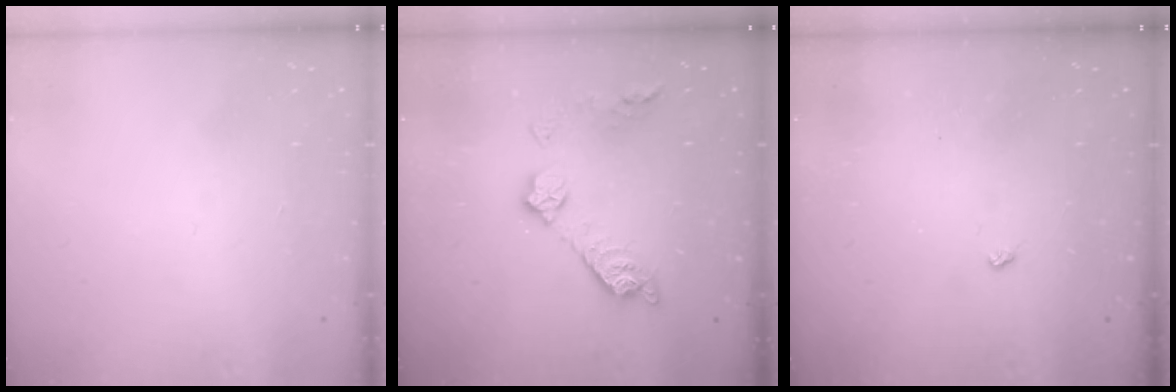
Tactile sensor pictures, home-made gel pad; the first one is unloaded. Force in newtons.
{"total": 11.5, "press": 11.5, "slide": 0.5}
{"total": 2.1, "press": 2.1, "slide": 0.4}